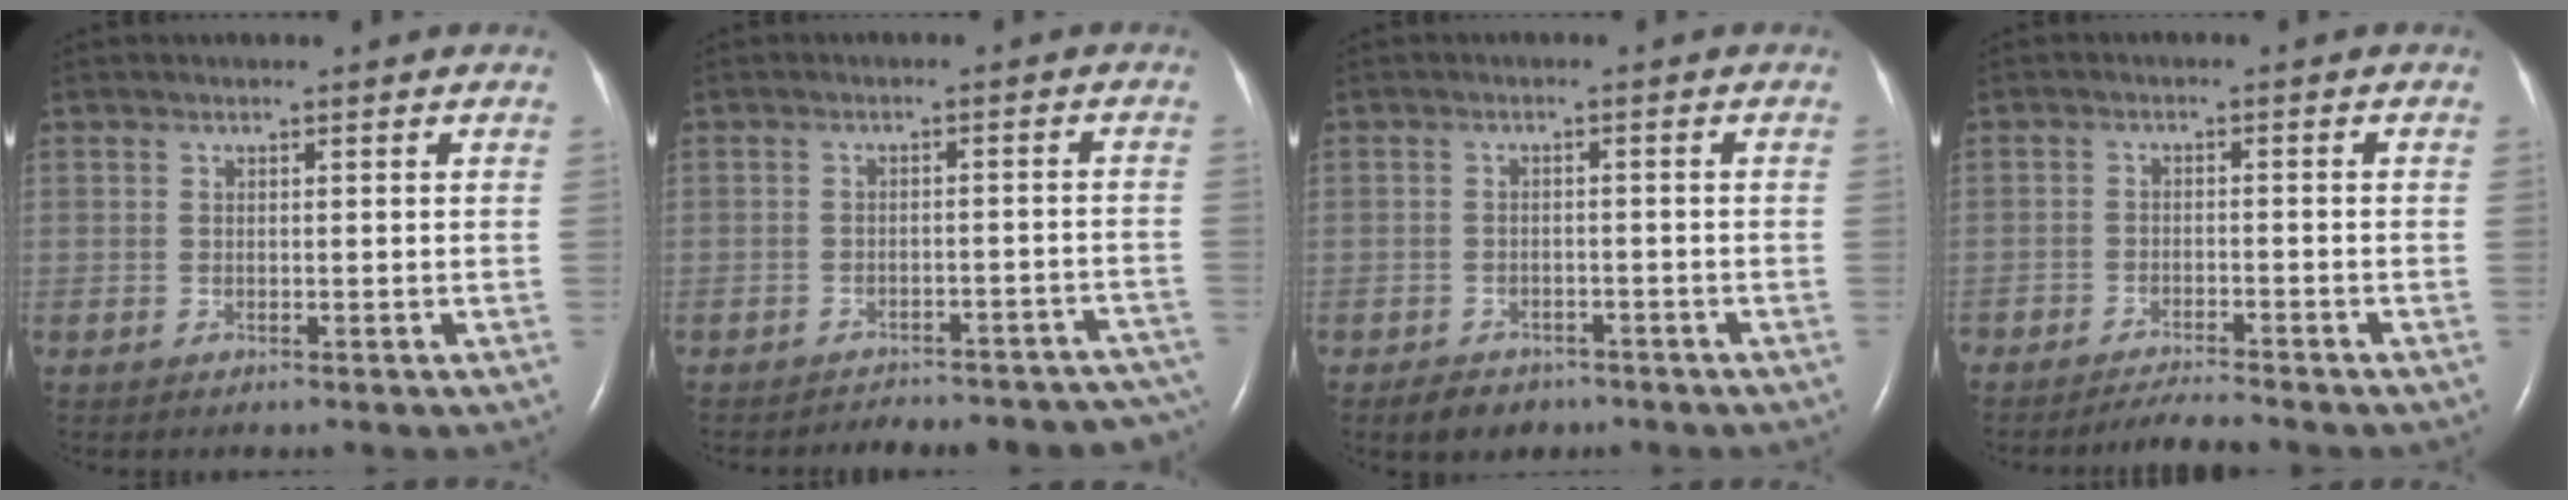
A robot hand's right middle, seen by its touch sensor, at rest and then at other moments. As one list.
[{"total": 17.2, "force": [-15.7, 5.2, 4.5], "torque": [-0.037, 0.020, -0.172]}, {"total": 4.1, "force": [-3.1, 2.5, 1.1], "torque": [-0.025, 0.002, -0.041]}, {"total": 3.5, "force": [-3.4, -0.3, 0.8], "torque": [-0.018, -0.016, -0.058]}]